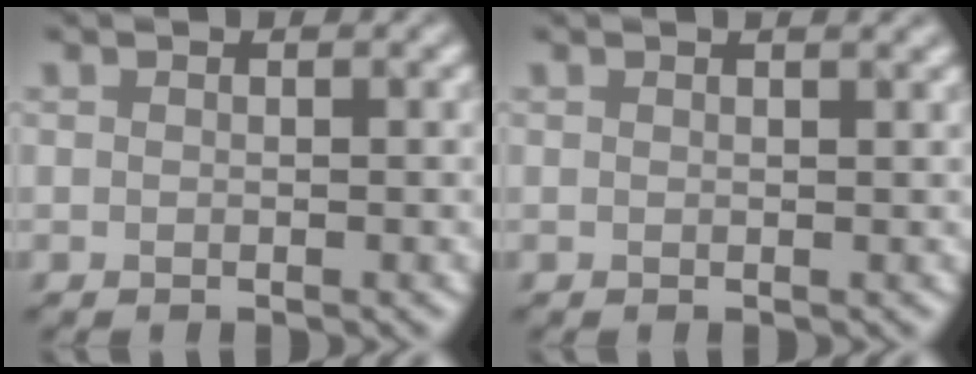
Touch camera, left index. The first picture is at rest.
{"total": 1.4, "force": [1.2, 0.4, 0.7], "torque": [-0.003, 0.002, 0.009]}